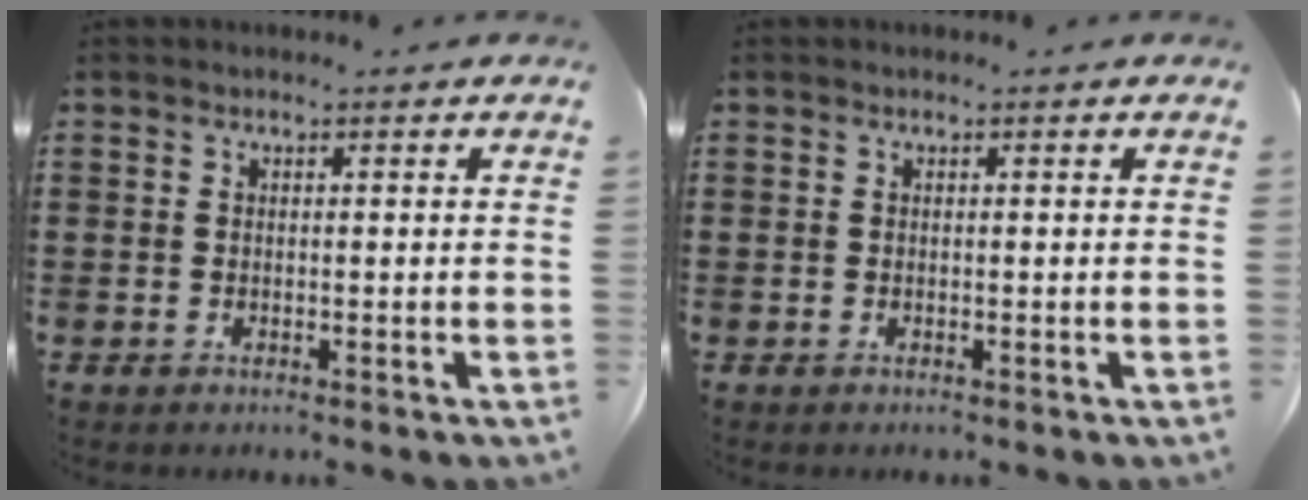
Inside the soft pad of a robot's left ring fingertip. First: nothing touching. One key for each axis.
{"total": 0.0}